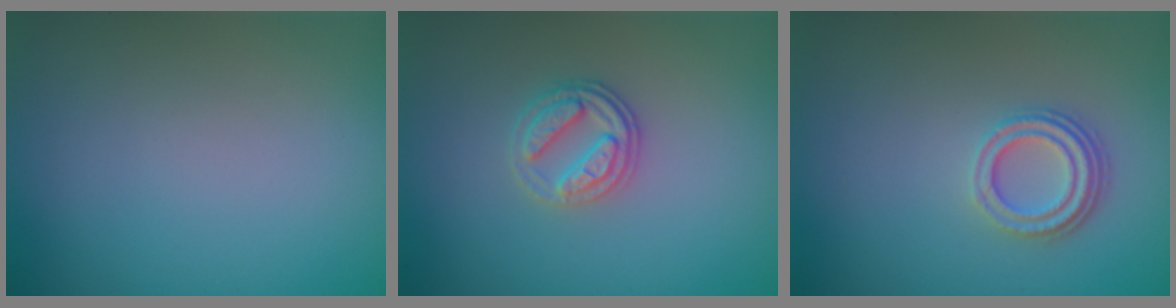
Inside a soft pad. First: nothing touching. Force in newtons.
{"total": 2.6, "press": 2.5, "slide": 0.8}
{"total": 3.2, "press": 2.4, "slide": 2.1}